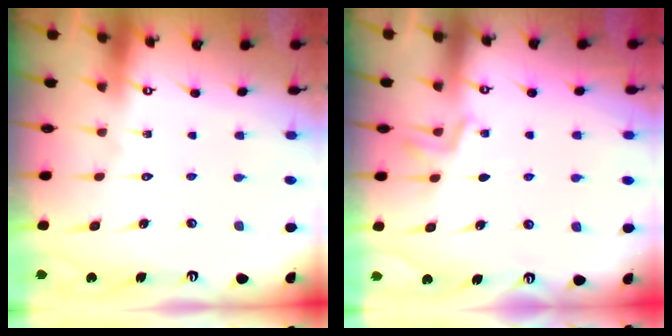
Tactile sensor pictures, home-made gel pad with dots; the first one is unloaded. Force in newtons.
{"total": 5.3, "press": 5.0, "slide": 1.9}